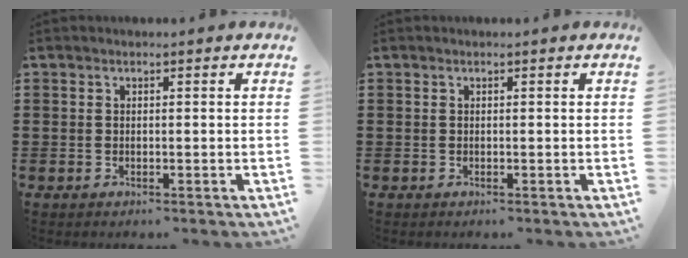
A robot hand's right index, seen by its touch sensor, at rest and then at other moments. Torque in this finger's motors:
{"motor_torque": [1.01, 1.13, 0.00, 0.01]}